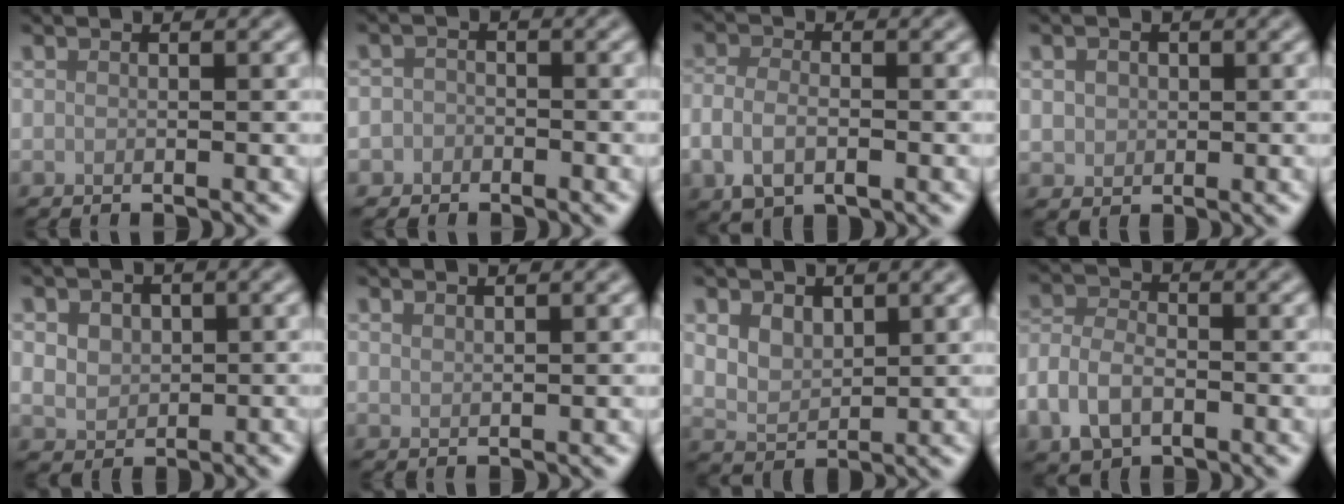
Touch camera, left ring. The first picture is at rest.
{"total": 1.8, "force": [-1.0, 1.5, 0.1], "torque": [0.024, 0.006, -0.025]}
{"total": 3.8, "force": [-1.1, 2.4, 2.7], "torque": [-0.063, -0.007, -0.025]}
{"total": 1.8, "force": [0.2, 1.6, 0.8], "torque": [-0.016, -0.005, 0.005]}
{"total": 3.1, "force": [0.8, 2.4, 1.8], "torque": [-0.036, 0.012, 0.013]}
{"total": 0.8, "force": [0.8, 0.1, 0.3], "torque": [-0.002, 0.000, 0.013]}
{"total": 2.7, "force": [1.3, 1.8, 1.6], "torque": [-0.036, -0.005, 0.029]}
{"total": 4.5, "force": [-1.9, 3.0, 2.8], "torque": [-0.059, 0.001, -0.045]}